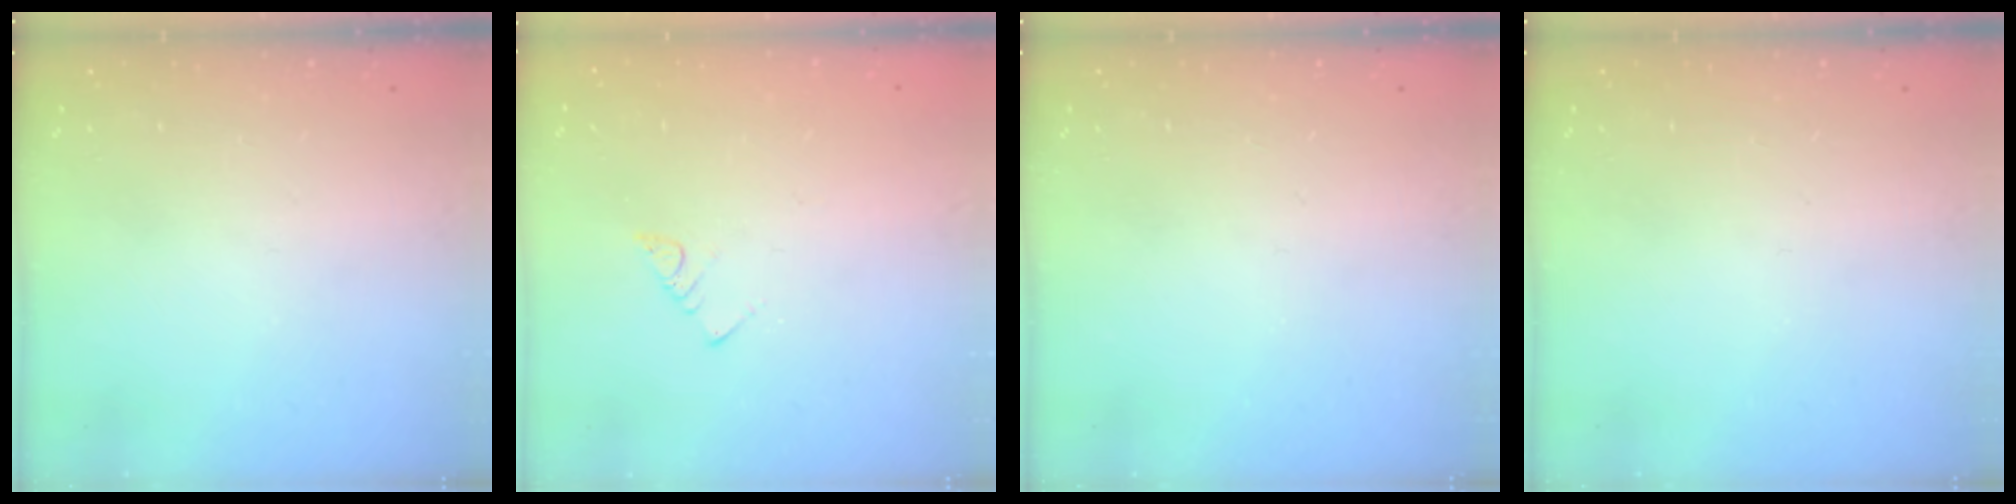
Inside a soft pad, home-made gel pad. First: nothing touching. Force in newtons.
{"total": 2.5, "press": 2.5, "slide": 0.4}
{"total": 0.0}
{"total": 0.0}